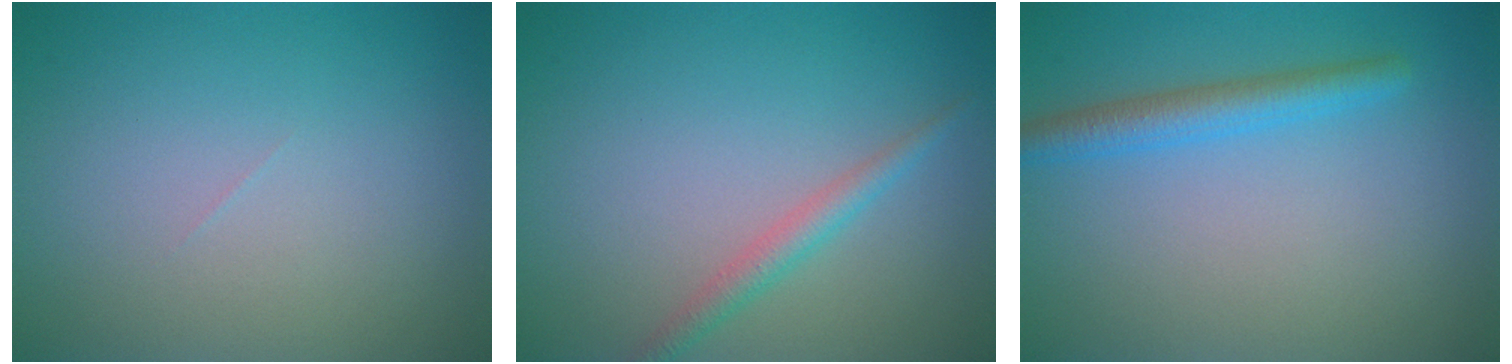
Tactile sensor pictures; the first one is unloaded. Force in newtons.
{"total": 1.8, "press": 1.8, "slide": 0.0}
{"total": 2.8, "press": 2.8, "slide": 0.1}